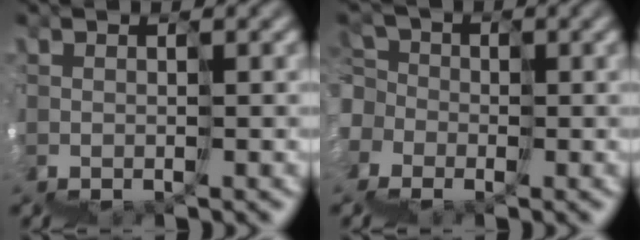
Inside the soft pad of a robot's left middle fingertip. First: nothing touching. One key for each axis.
{"total": 4.3, "fx": -2.5, "fy": 3.3, "fz": -1.4, "tx": 0.007, "ty": 0.015, "tz": -0.055}